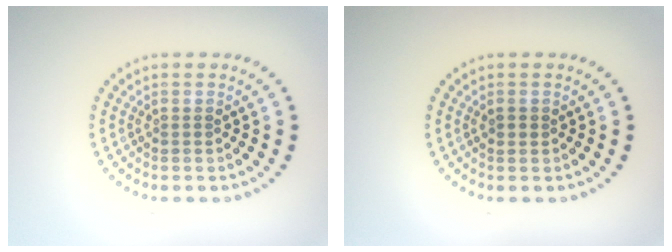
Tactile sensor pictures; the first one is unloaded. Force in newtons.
{"total": 0.9, "press": 0.8, "slide": 0.3}